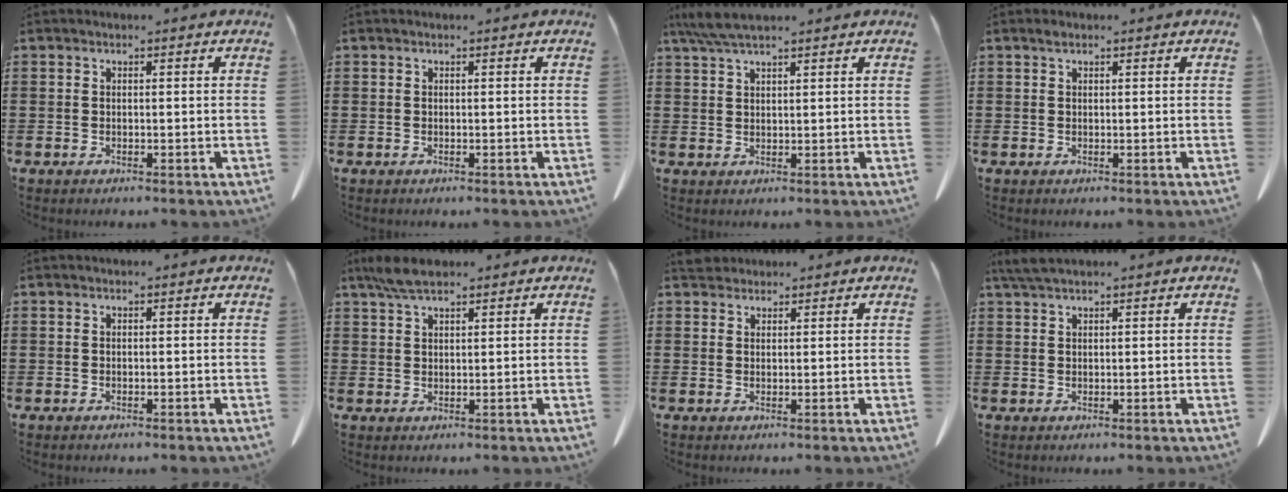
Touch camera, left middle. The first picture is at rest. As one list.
[{"total": 0.0}, {"total": 4.3, "force": [3.3, 0.6, 2.7], "torque": [-0.060, -0.003, 0.063]}, {"total": 0.6, "force": [0.3, 0.3, 0.4], "torque": [-0.010, 0.000, 0.008]}, {"total": 0.0}, {"total": 4.3, "force": [3.0, 1.3, 2.7], "torque": [-0.061, 0.001, 0.058]}, {"total": 2.7, "force": [2.4, 1.1, 0.7], "torque": [-0.022, 0.000, 0.048]}, {"total": 2.5, "force": [1.9, 0.3, 1.6], "torque": [-0.036, -0.002, 0.036]}]